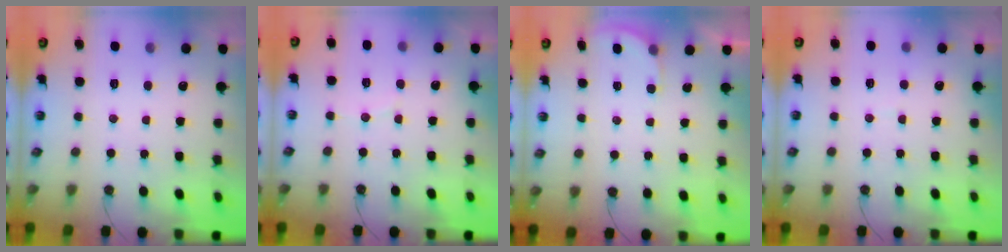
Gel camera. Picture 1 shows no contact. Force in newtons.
{"total": 2.9, "press": 2.9, "slide": 0.3}
{"total": 2.1, "press": 2.1, "slide": 0.1}
{"total": 2.6, "press": 2.6, "slide": 0.2}